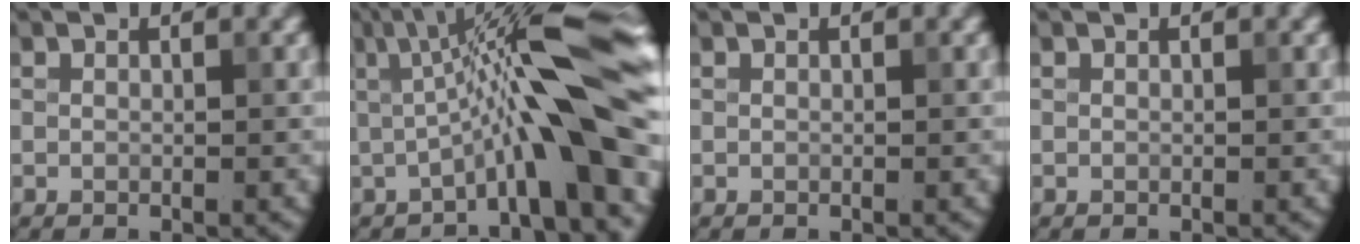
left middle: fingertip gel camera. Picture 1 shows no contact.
{"total": 11.6, "force": [-0.4, 1.6, 11.5], "torque": [-0.169, 0.029, -0.007]}
{"total": 0.0}
{"total": 0.0}